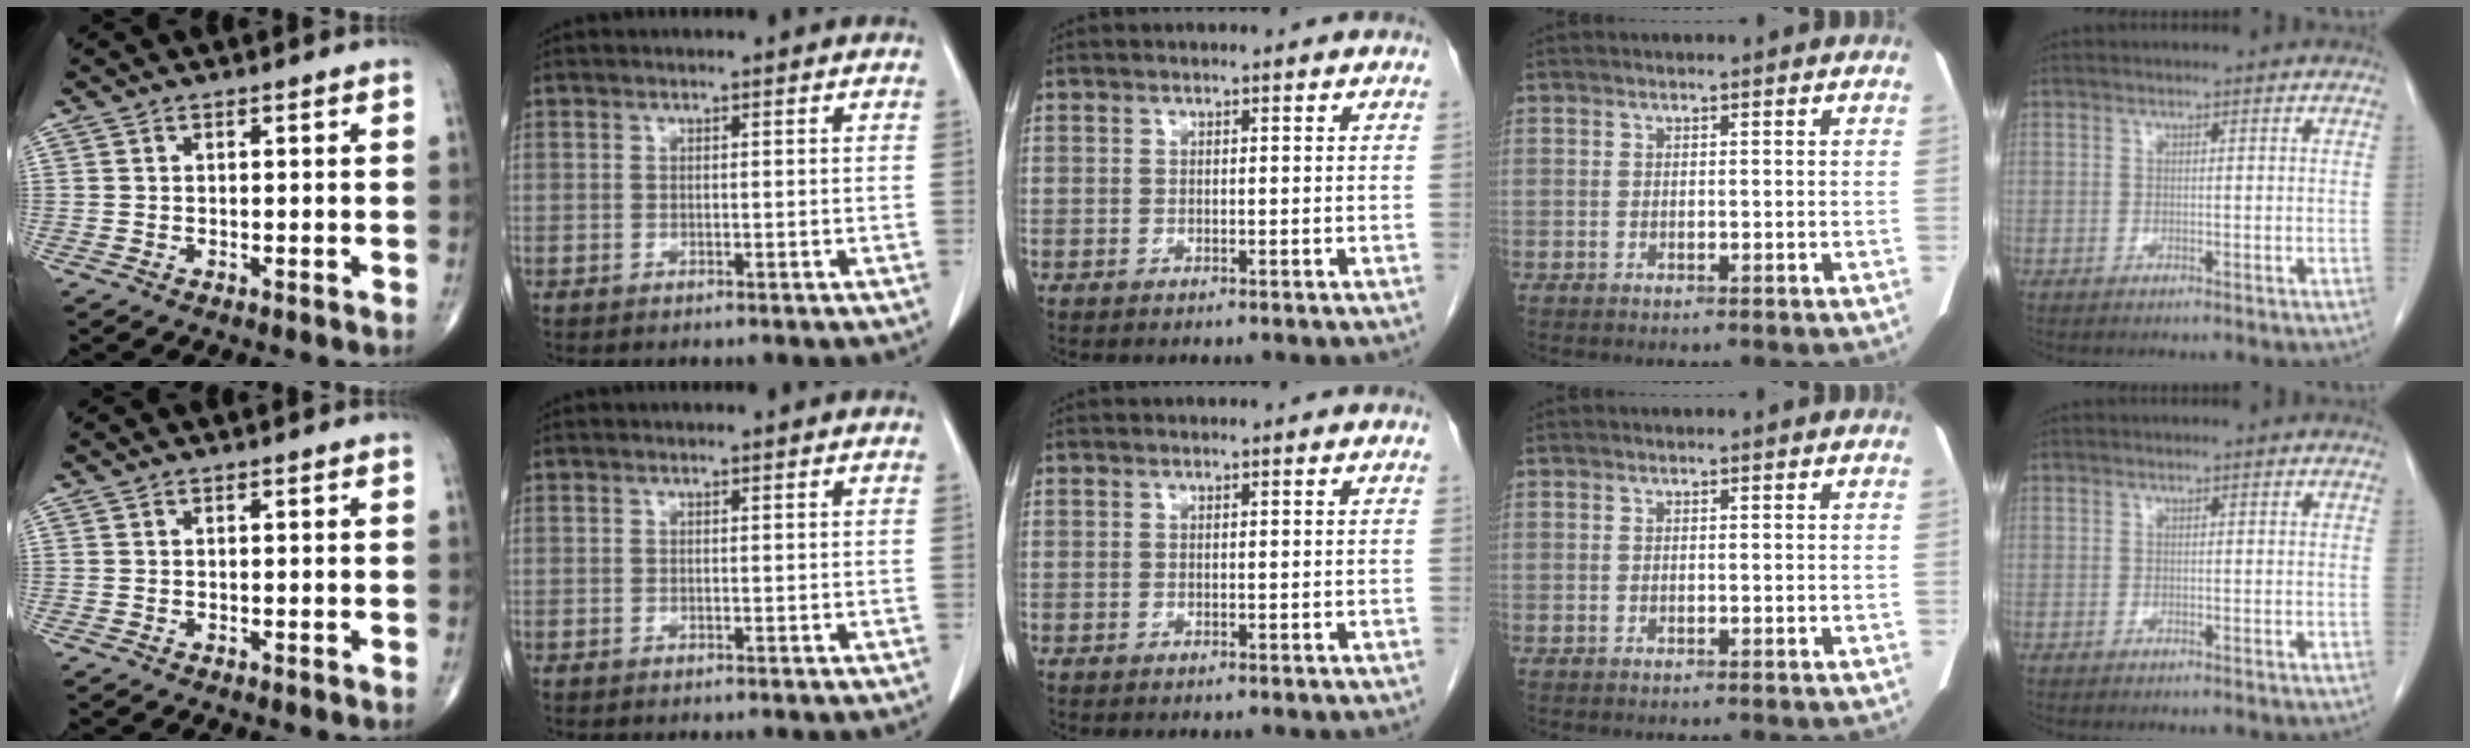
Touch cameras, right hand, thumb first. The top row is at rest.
{}